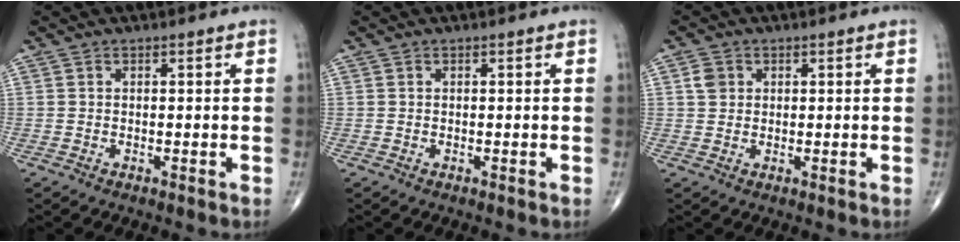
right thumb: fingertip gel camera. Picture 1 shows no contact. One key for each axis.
{"total": 0.0}
{"total": 2.6, "fx": 0.8, "fy": 2.2, "fz": 1.1, "tx": -0.012, "ty": 0.000, "tz": 0.014}